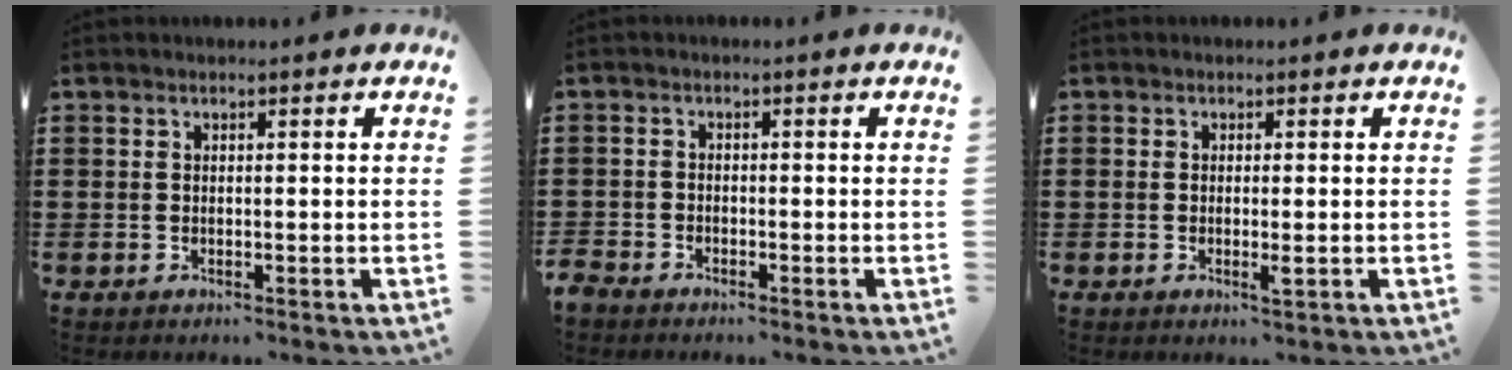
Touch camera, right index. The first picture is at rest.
{"total": 1.9, "force": [-1.8, 0.5, 0.0], "torque": [-0.013, -0.002, -0.044]}
{"total": 1.8, "force": [-0.5, 0.2, 1.7], "torque": [-0.037, -0.006, -0.010]}